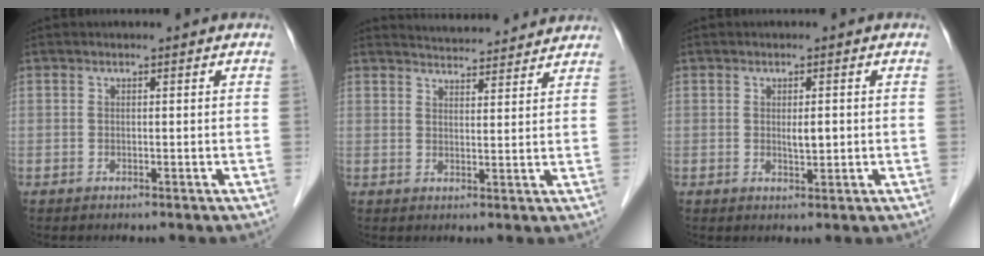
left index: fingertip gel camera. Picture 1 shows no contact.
{"total": 9.3, "force": [9.1, 1.0, 1.9], "torque": [-0.030, 0.015, 0.117]}
{"total": 1.9, "force": [0.1, 0.6, 1.8], "torque": [-0.032, -0.002, 0.005]}